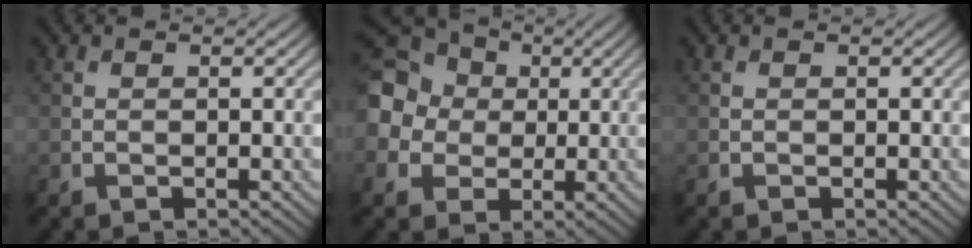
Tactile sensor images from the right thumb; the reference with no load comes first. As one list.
[{"total": 12.4, "force": [1.2, 11.1, 5.3], "torque": [-0.177, 0.022, -0.007]}, {"total": 0.0}]